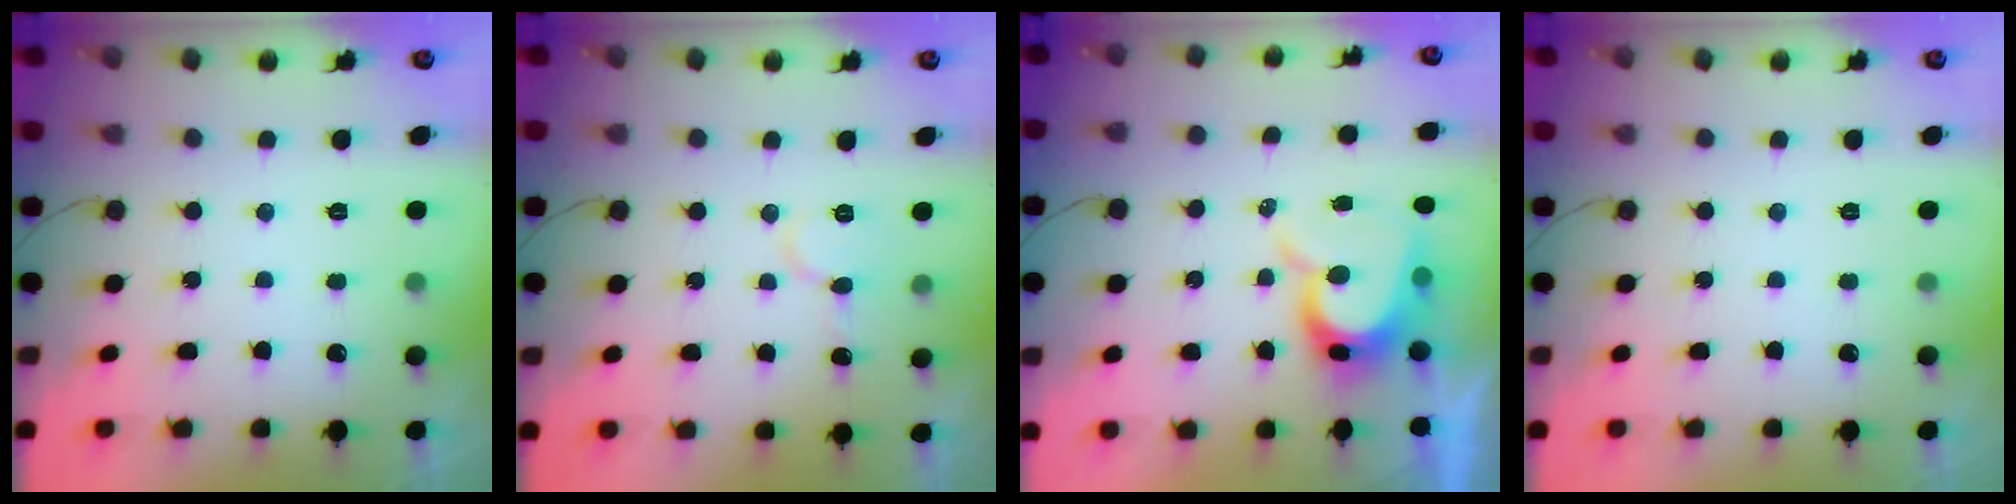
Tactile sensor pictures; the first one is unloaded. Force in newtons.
{"total": 5.8, "press": 5.7, "slide": 0.6}
{"total": 11.6, "press": 11.5, "slide": 1.3}
{"total": 0.0}